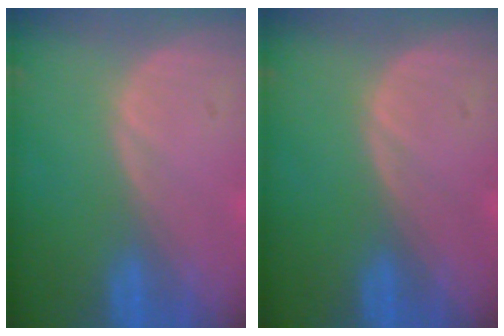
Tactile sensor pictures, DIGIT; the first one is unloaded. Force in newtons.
{"total": 0.0}